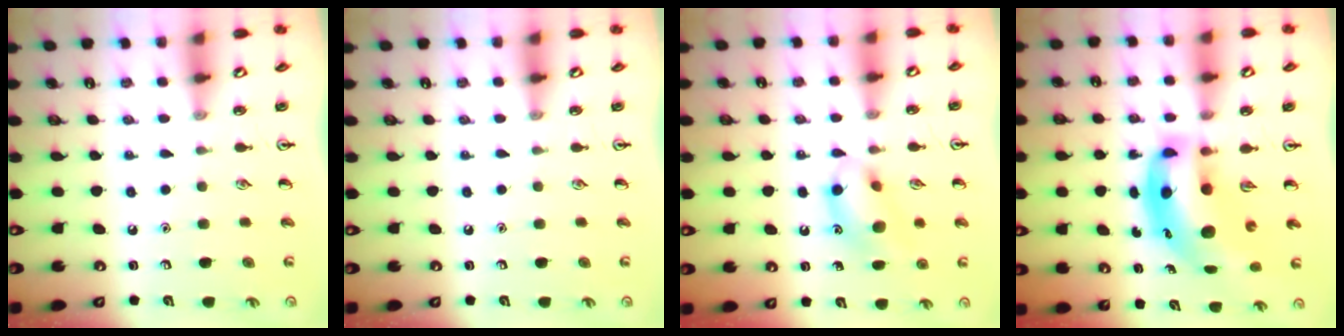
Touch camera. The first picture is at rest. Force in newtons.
{"total": 0.0}
{"total": 12.2, "press": 12.0, "slide": 2.2}
{"total": 11.9, "press": 11.4, "slide": 3.2}